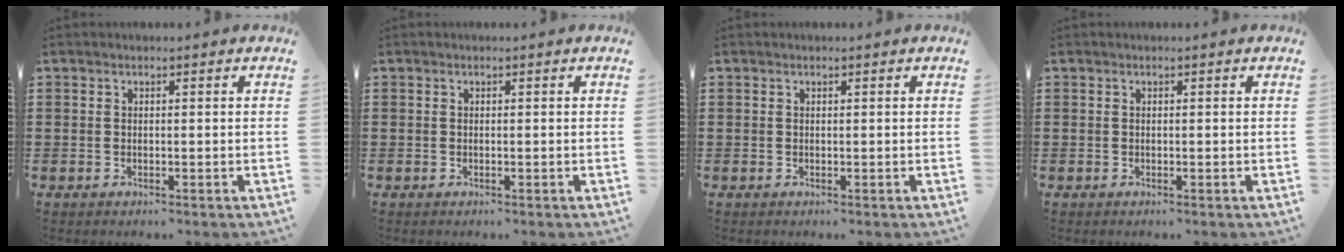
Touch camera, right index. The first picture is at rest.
{"total": 0.0}
{"total": 0.0}
{"total": 0.0}